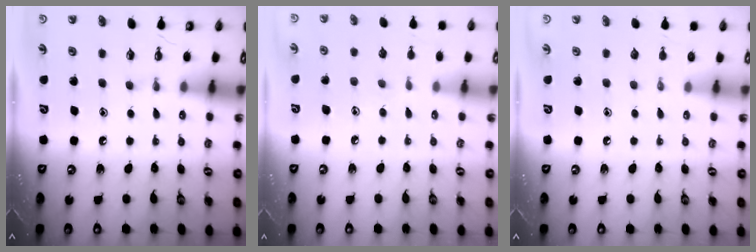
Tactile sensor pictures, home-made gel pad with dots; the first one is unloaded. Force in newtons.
{"total": 4.8, "press": 4.8, "slide": 0.4}
{"total": 0.0}